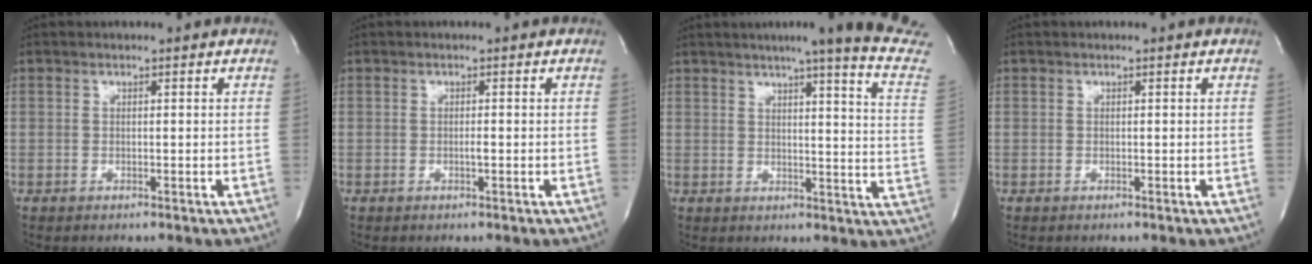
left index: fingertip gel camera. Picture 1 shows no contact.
{"total": 0.6, "force": [-0.1, 0.0, 0.6], "torque": [-0.013, 0.000, -0.003]}
{"total": 17.5, "force": [14.4, -1.3, 9.9], "torque": [-0.135, -0.062, 0.158]}
{"total": 0.0}